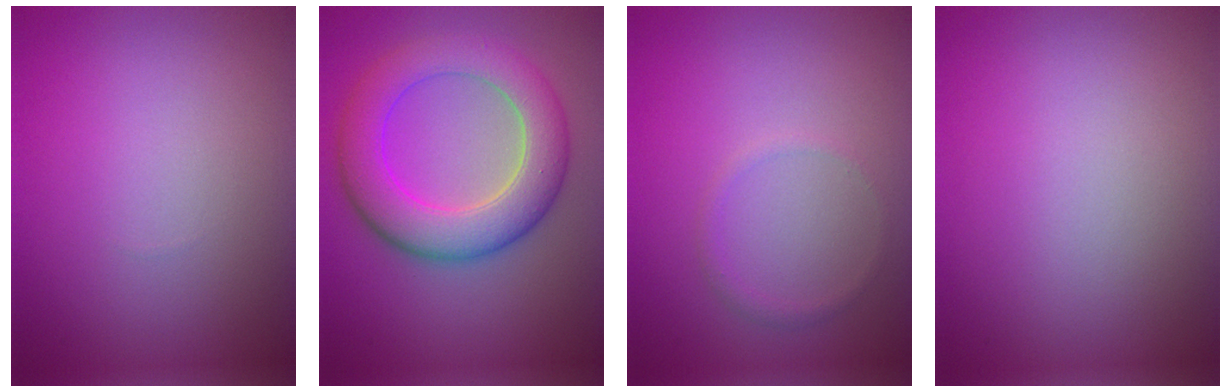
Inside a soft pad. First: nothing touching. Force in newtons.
{"total": 7.3, "press": 7.3, "slide": 0.1}
{"total": 0.9, "press": 0.9, "slide": 0.1}
{"total": 0.0}